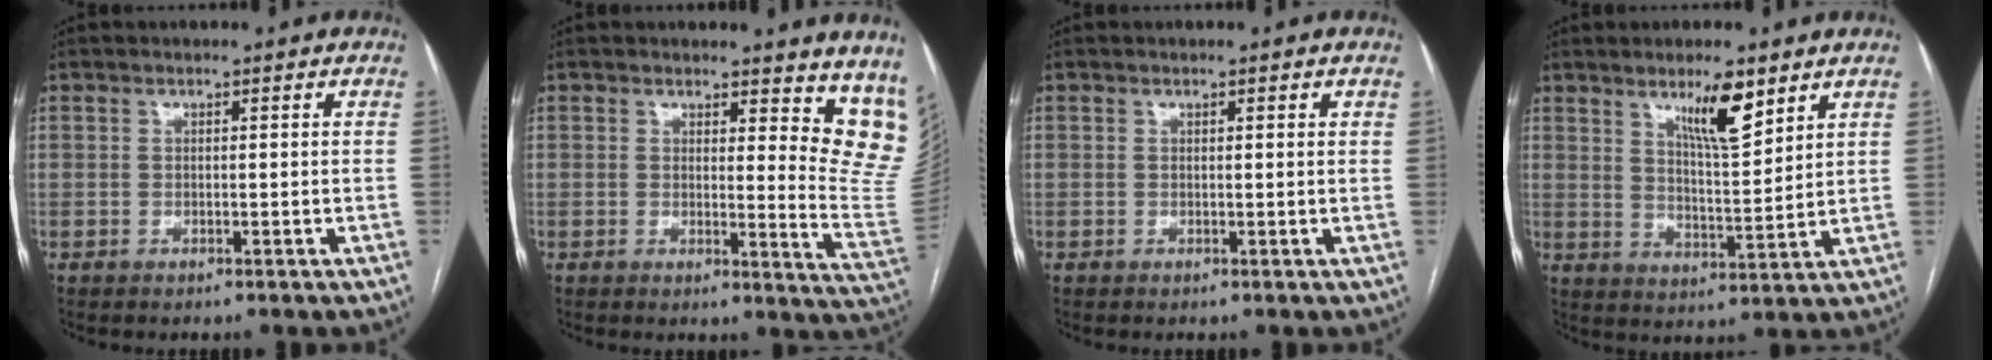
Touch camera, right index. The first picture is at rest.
{"total": 11.5, "force": [9.5, 3.2, 5.6], "torque": [-0.032, -0.053, 0.077]}
{"total": 0.6, "force": [0.4, 0.1, 0.4], "torque": [-0.006, 0.001, 0.003]}
{"total": 8.1, "force": [5.2, 1.4, 6.0], "torque": [-0.107, -0.007, 0.091]}